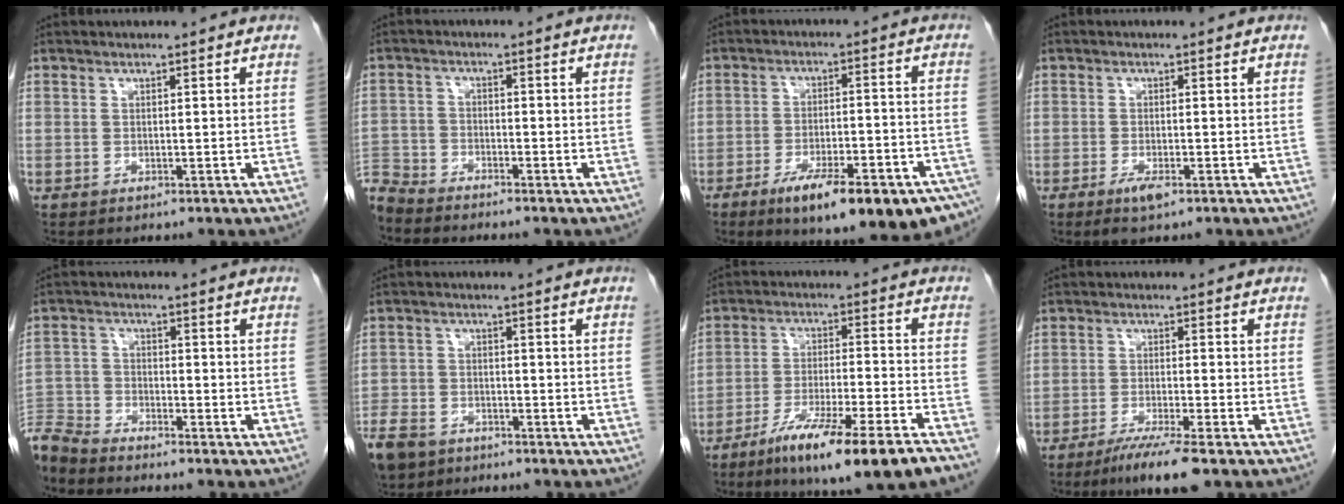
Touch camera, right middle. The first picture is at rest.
{"total": 5.7, "force": [-5.6, 0.9, 0.4], "torque": [-0.001, -0.007, -0.110]}
{"total": 19.2, "force": [-13.1, 4.8, 13.1], "torque": [-0.124, 0.008, -0.185]}
{"total": 2.6, "force": [-1.6, 0.5, 2.0], "torque": [-0.041, -0.003, -0.027]}
{"total": 7.2, "force": [-7.0, 0.6, 1.3], "torque": [-0.022, -0.009, -0.135]}
{"total": 11.3, "force": [-8.0, 6.7, 4.5], "torque": [-0.121, -0.007, -0.134]}
{"total": 15.6, "force": [-10.9, 0.2, 11.2], "torque": [-0.174, -0.037, -0.178]}
{"total": 6.5, "force": [-4.7, -0.6, 4.4], "torque": [-0.074, -0.018, -0.083]}